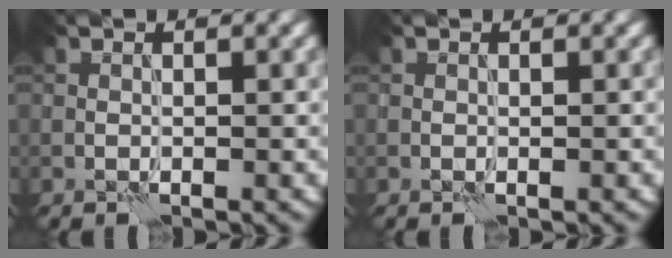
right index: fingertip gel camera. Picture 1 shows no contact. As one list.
[{"total": 0.0}]